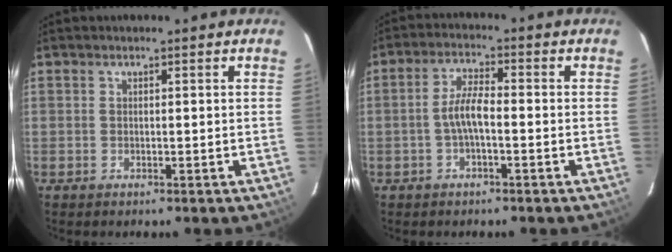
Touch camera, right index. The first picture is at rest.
{"total": 4.7, "force": [-1.3, 1.2, 4.3], "torque": [-0.090, 0.010, -0.026]}